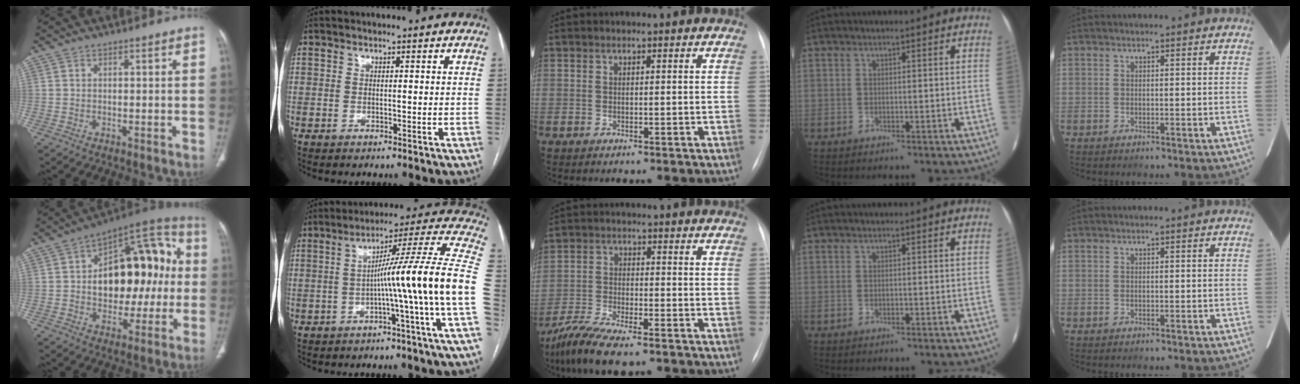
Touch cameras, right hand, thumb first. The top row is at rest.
{"thumb": {"total": 23.4, "force": [1.0, 13.8, 18.8], "torque": [-0.222, 0.041, 0.018]}, "index": {"total": 16.4, "force": [-3.4, -3.1, 15.7], "torque": [-0.205, 0.021, -0.063]}, "middle": {"total": 9.6, "force": [-7.3, 1.8, 6.0], "torque": [-0.117, -0.023, -0.129]}}